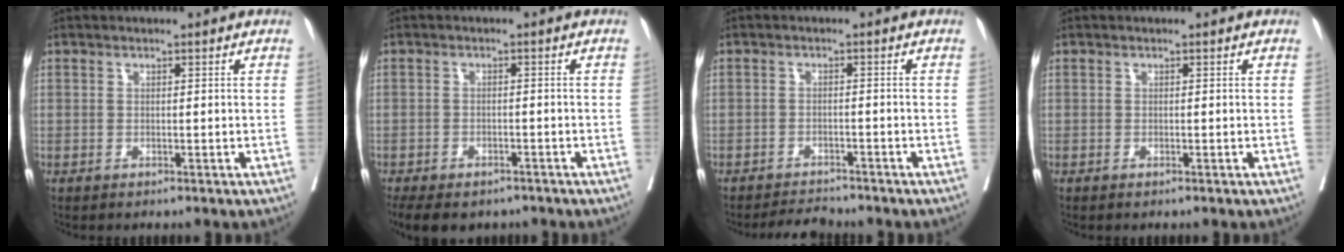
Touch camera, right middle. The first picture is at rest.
{"total": 10.3, "force": [-7.7, 5.0, 4.8], "torque": [-0.098, -0.008, -0.104]}
{"total": 3.0, "force": [-3.0, 0.1, -0.1], "torque": [0.000, -0.014, -0.050]}
{"total": 0.0}